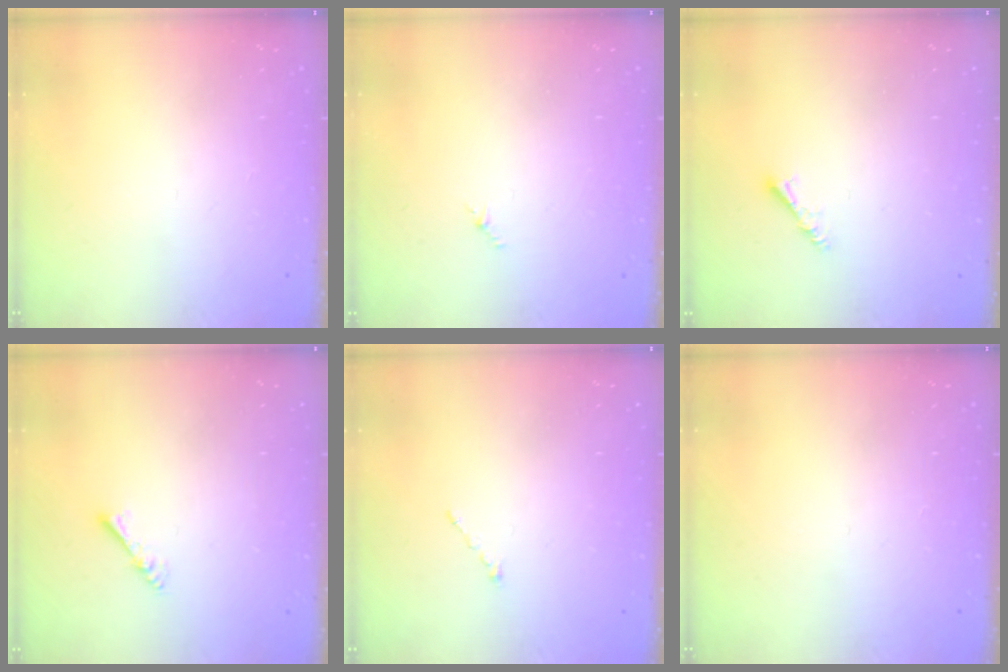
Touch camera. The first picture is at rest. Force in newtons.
{"total": 1.2, "press": 1.1, "slide": 0.6}
{"total": 3.0, "press": 2.9, "slide": 0.6}
{"total": 2.9, "press": 2.8, "slide": 0.4}
{"total": 1.0, "press": 0.9, "slide": 0.3}
{"total": 0.0}